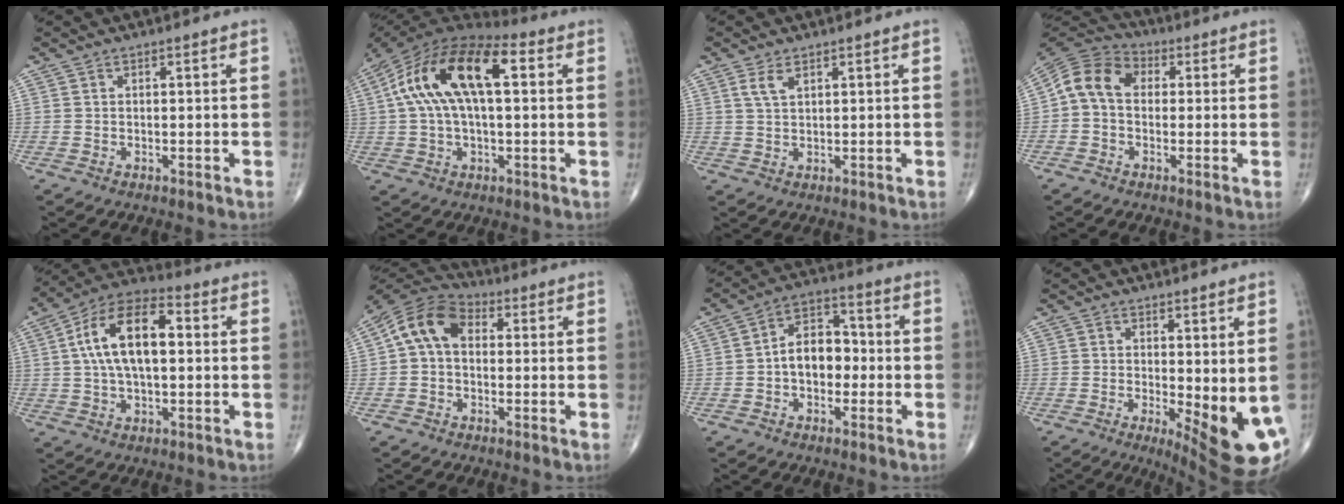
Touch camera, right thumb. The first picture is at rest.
{"total": 19.1, "force": [4.0, 9.0, 16.3], "torque": [-0.304, 0.039, 0.058]}
{"total": 2.8, "force": [1.5, 1.2, 2.0], "torque": [-0.042, 0.001, 0.037]}
{"total": 9.1, "force": [0.5, 6.9, 6.0], "torque": [-0.094, 0.029, -0.007]}
{"total": 15.0, "force": [2.0, 7.6, 12.8], "torque": [-0.228, 0.031, 0.027]}
{"total": 9.7, "force": [1.0, 6.8, 6.8], "torque": [-0.118, 0.031, 0.003]}
{"total": 8.8, "force": [-1.2, 6.1, 6.3], "torque": [-0.073, 0.034, -0.035]}
{"total": 12.1, "force": [-2.6, 3.6, 11.2], "torque": [-0.143, -0.024, -0.025]}